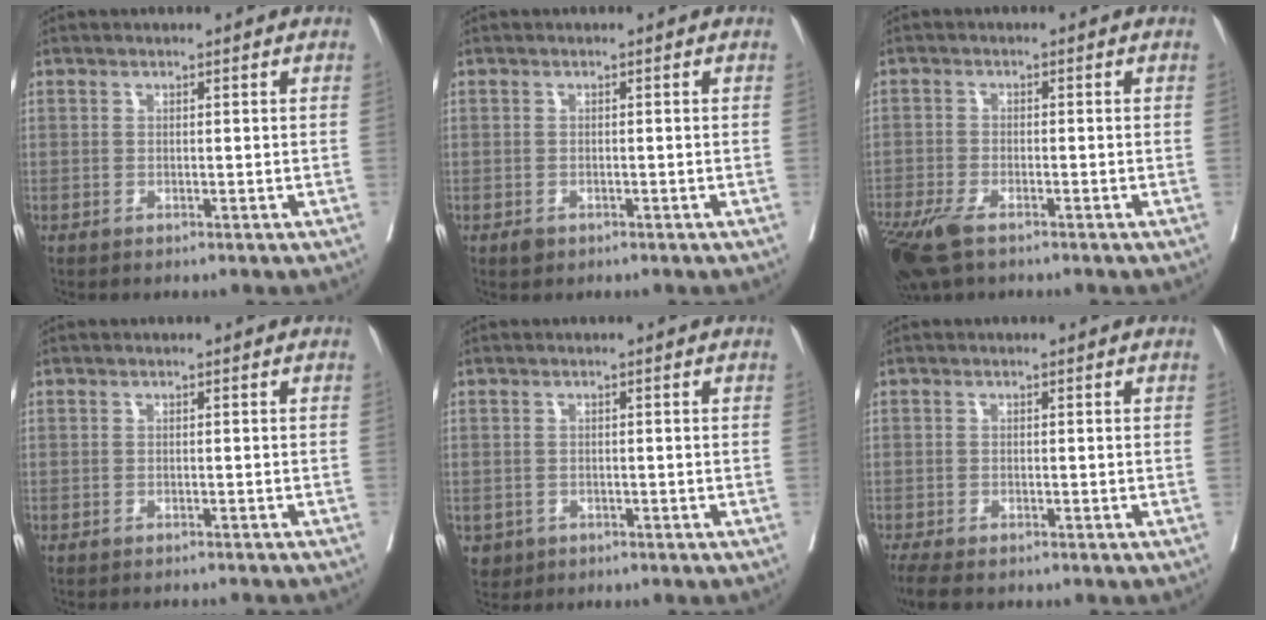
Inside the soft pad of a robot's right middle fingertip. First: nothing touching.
{"total": 1.1, "force": [-0.7, 0.7, 0.5], "torque": [-0.010, 0.000, -0.007]}
{"total": 9.0, "force": [-6.2, 3.1, 5.7], "torque": [-0.116, -0.022, -0.109]}
{"total": 5.2, "force": [-5.0, 0.1, 1.5], "torque": [-0.014, -0.012, -0.058]}
{"total": 2.4, "force": [-1.2, 2.0, 0.3], "torque": [-0.003, 0.004, -0.015]}
{"total": 5.1, "force": [-4.1, 1.3, 2.7], "torque": [-0.050, -0.015, -0.066]}